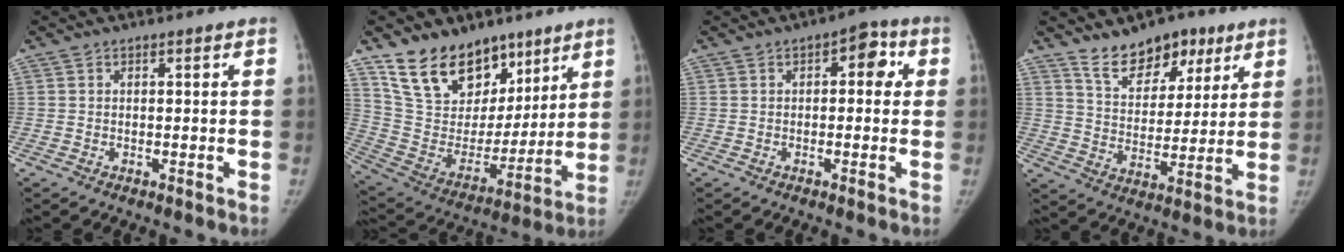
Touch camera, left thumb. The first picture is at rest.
{"total": 20.3, "force": [13.5, 12.5, 8.4], "torque": [-0.094, -0.071, 0.246]}
{"total": 5.4, "force": [1.0, 3.1, 4.3], "torque": [-0.023, 0.013, 0.001]}
{"total": 12.0, "force": [8.2, 7.0, 5.2], "torque": [-0.044, -0.047, 0.140]}